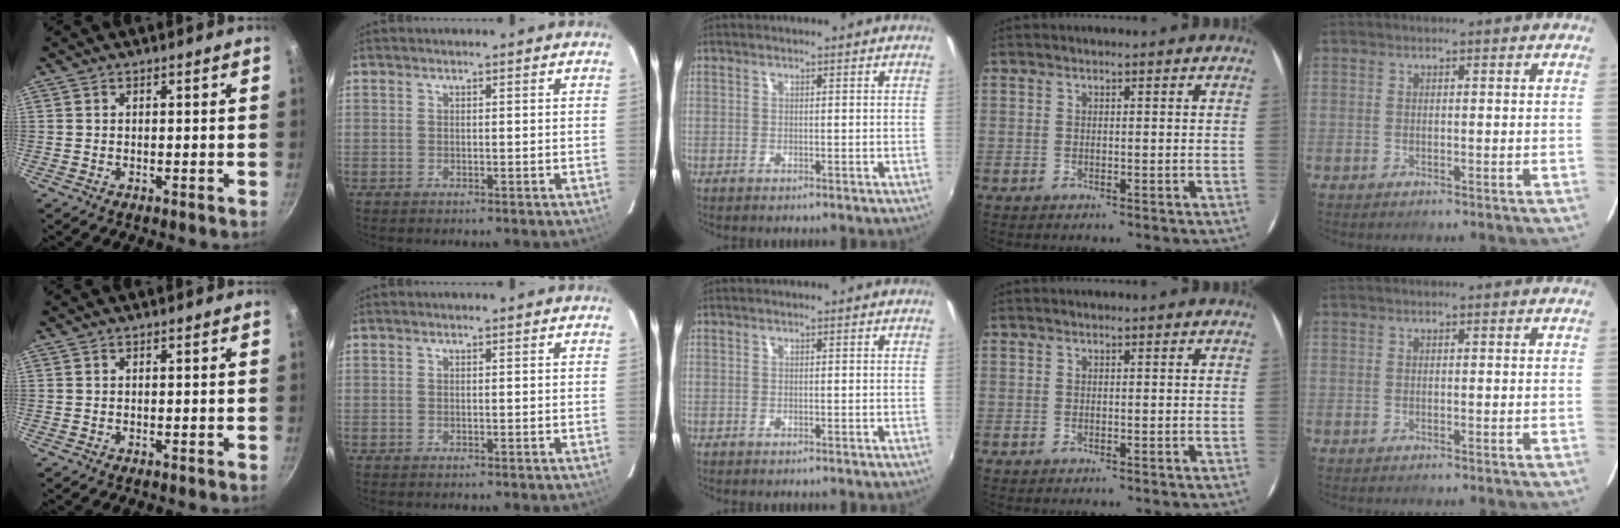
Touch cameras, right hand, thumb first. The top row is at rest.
{}